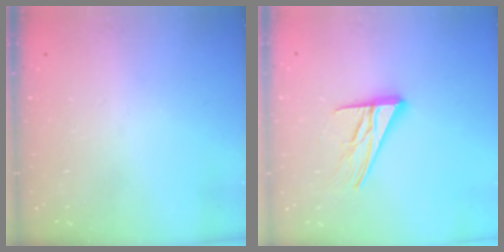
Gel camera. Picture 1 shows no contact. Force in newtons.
{"total": 13.9, "press": 13.8, "slide": 1.3}